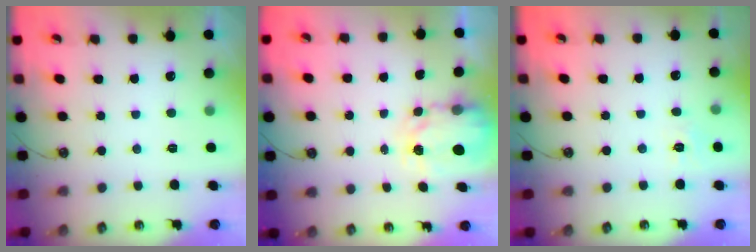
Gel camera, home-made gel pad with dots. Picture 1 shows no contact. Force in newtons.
{"total": 3.9, "press": 3.9, "slide": 0.1}
{"total": 3.7, "press": 3.7, "slide": 0.4}